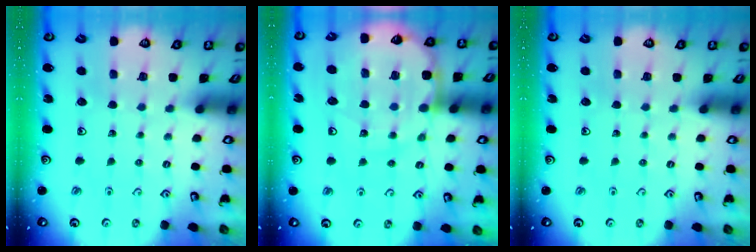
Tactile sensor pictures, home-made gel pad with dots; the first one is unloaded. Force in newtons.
{"total": 15.2, "press": 14.9, "slide": 3.1}
{"total": 0.0}